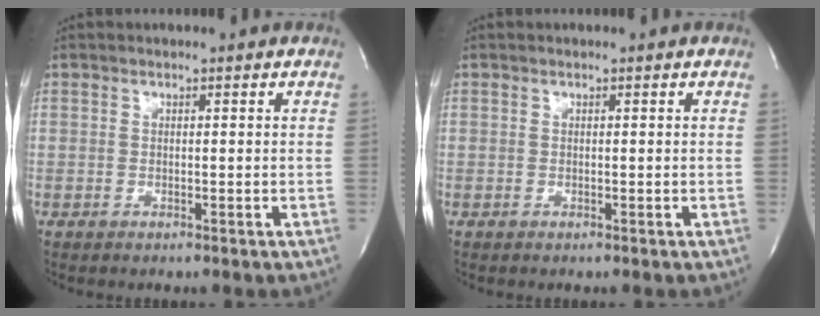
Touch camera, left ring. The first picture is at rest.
{"total": 0.0}